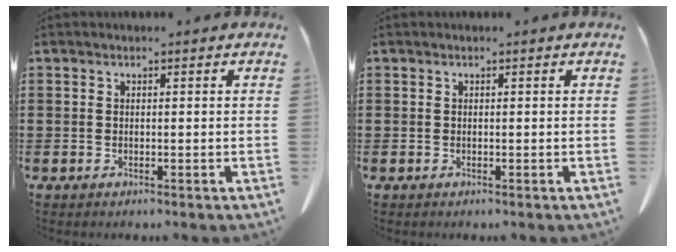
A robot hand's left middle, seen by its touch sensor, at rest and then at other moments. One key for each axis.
{"total": 0.0}